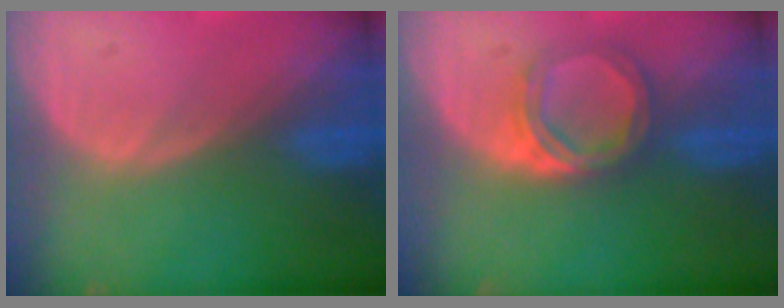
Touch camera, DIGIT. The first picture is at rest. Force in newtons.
{"total": 4.8, "press": 4.8, "slide": 0.3}